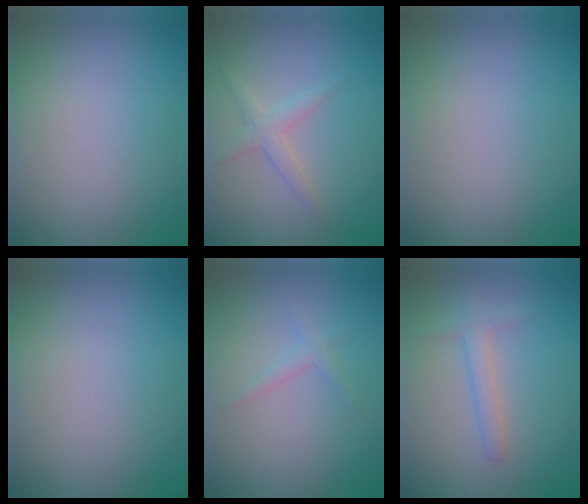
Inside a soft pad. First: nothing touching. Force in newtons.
{"total": 1.9, "press": 1.9, "slide": 0.1}
{"total": 0.0}
{"total": 0.0}
{"total": 1.1, "press": 1.1, "slide": 0.0}
{"total": 2.0, "press": 2.0, "slide": 0.1}